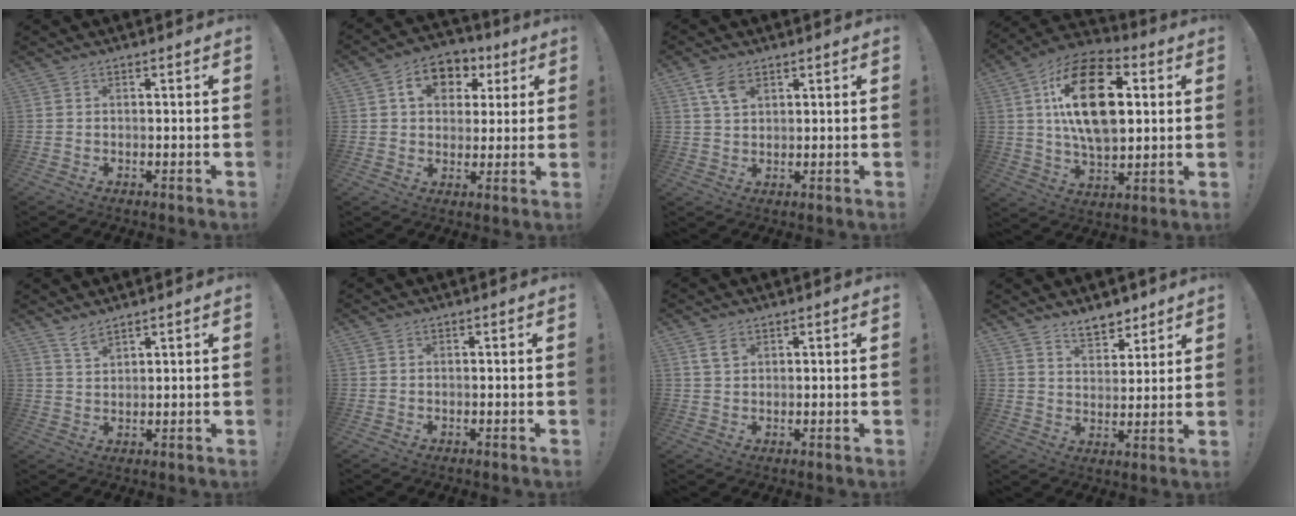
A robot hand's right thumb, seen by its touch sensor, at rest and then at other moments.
{"total": 10.2, "force": [3.7, 8.2, 4.8], "torque": [-0.064, -0.008, 0.070]}
{"total": 5.5, "force": [3.1, 2.9, 3.5], "torque": [-0.057, -0.012, 0.058]}
{"total": 23.3, "force": [4.8, 13.5, 18.4], "torque": [-0.323, 0.001, 0.077]}
{"total": 3.4, "force": [2.9, 0.6, 1.6], "torque": [-0.022, -0.024, 0.051]}
{"total": 0.0}
{"total": 3.1, "force": [1.6, 1.9, 1.8], "torque": [-0.023, -0.001, 0.028]}
{"total": 8.2, "force": [6.3, 4.2, 3.1], "torque": [-0.034, -0.039, 0.118]}